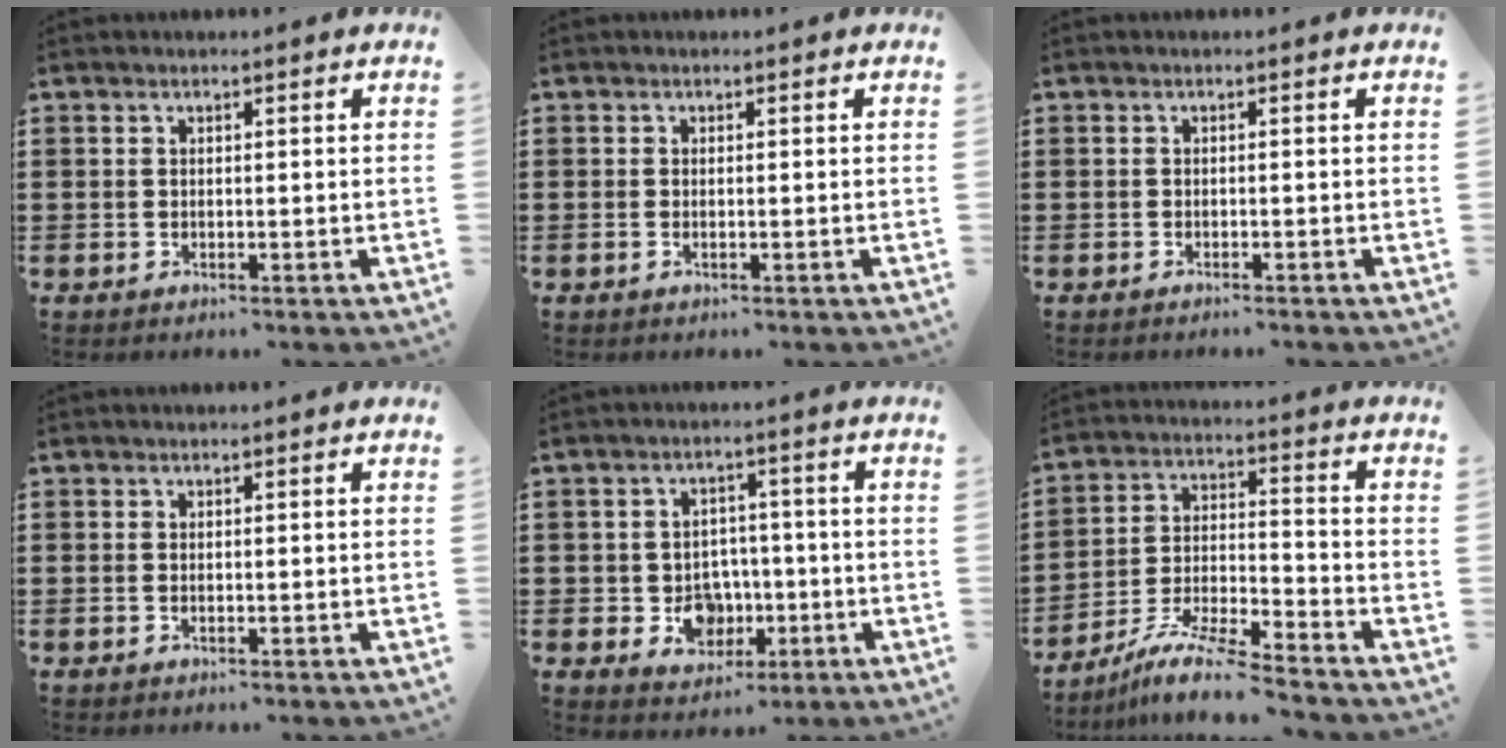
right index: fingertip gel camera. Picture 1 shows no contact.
{"total": 0.0}
{"total": 0.6, "force": [-0.6, -0.1, 0.1], "torque": [-0.004, -0.002, -0.011]}
{"total": 0.0}
{"total": 5.8, "force": [-1.3, 5.1, 2.3], "torque": [-0.037, 0.008, -0.023]}
{"total": 9.1, "force": [-8.1, 0.4, 4.2], "torque": [-0.082, 0.006, -0.158]}